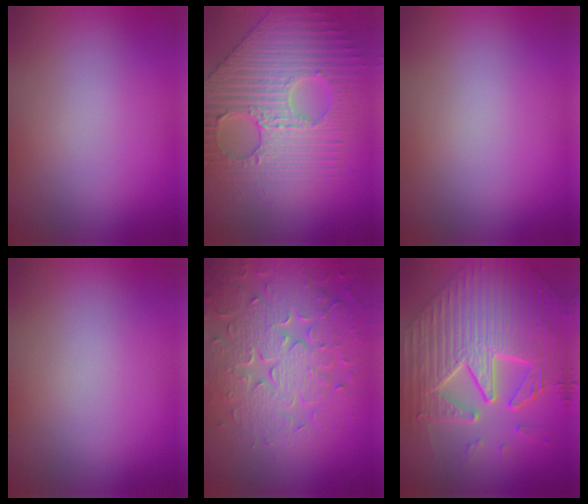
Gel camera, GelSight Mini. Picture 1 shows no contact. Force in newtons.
{"total": 8.2, "press": 6.7, "slide": 4.6}
{"total": 0.0}
{"total": 0.0}
{"total": 8.1, "press": 6.2, "slide": 5.1}
{"total": 8.9, "press": 7.2, "slide": 5.3}